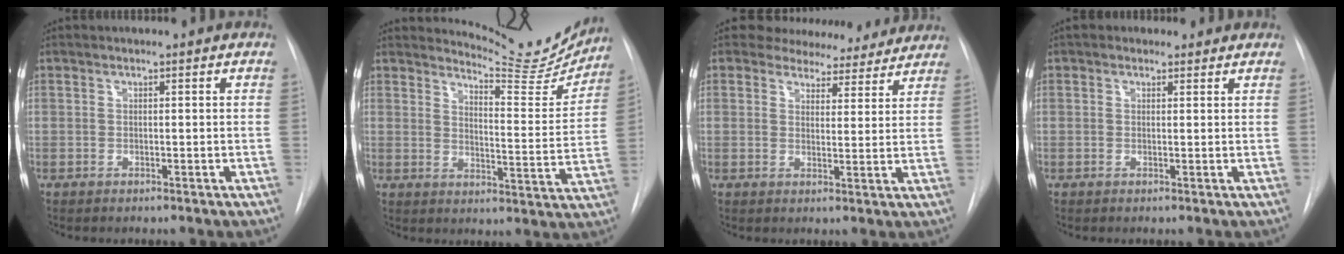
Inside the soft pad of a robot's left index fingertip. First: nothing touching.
{"total": 12.0, "force": [11.9, 1.2, 1.3], "torque": [-0.015, -0.060, 0.143]}
{"total": 11.1, "force": [10.1, 4.3, 1.5], "torque": [0.006, -0.006, 0.109]}
{"total": 1.8, "force": [1.2, 1.3, 0.2], "torque": [0.002, 0.011, 0.013]}